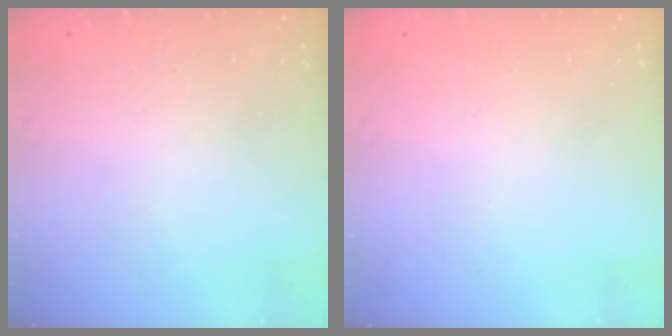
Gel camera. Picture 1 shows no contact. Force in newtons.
{"total": 0.0}